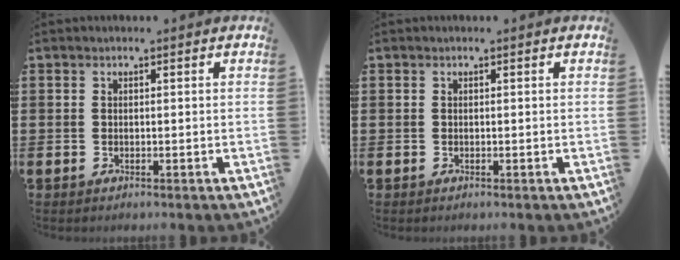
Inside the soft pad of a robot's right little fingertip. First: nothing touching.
{"total": 0.0}